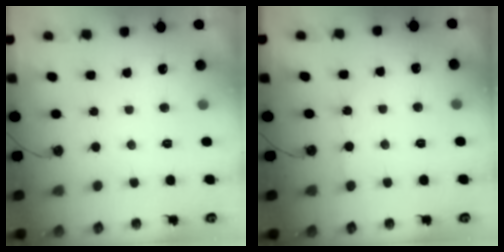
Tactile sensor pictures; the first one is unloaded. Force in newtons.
{"total": 3.9, "press": 3.9, "slide": 0.7}